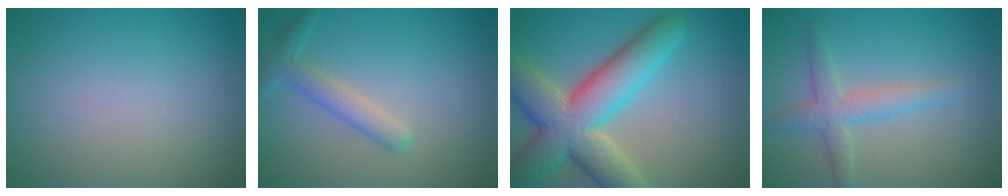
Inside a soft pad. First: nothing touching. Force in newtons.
{"total": 2.6, "press": 2.5, "slide": 0.1}
{"total": 10.5, "press": 10.5, "slide": 0.6}
{"total": 3.0, "press": 3.0, "slide": 0.1}